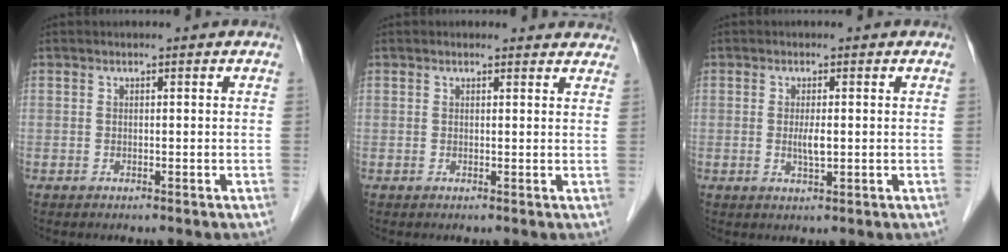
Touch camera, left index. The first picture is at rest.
{"total": 4.3, "force": [4.1, 1.2, 0.4], "torque": [0.004, 0.001, 0.026]}
{"total": 2.1, "force": [0.0, 0.4, 2.1], "torque": [-0.044, -0.003, 0.001]}